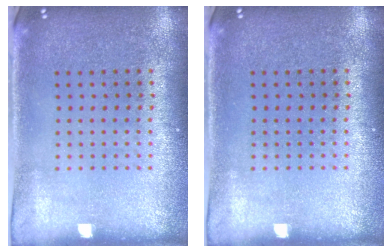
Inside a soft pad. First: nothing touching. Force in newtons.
{"total": 0.0}